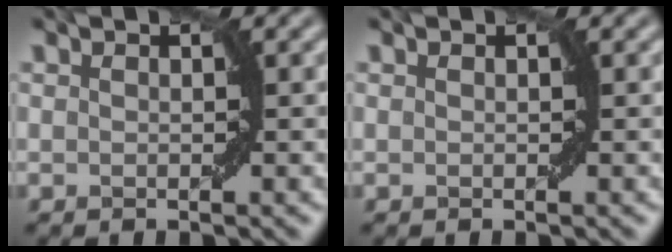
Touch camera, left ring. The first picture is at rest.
{"total": 0.0}